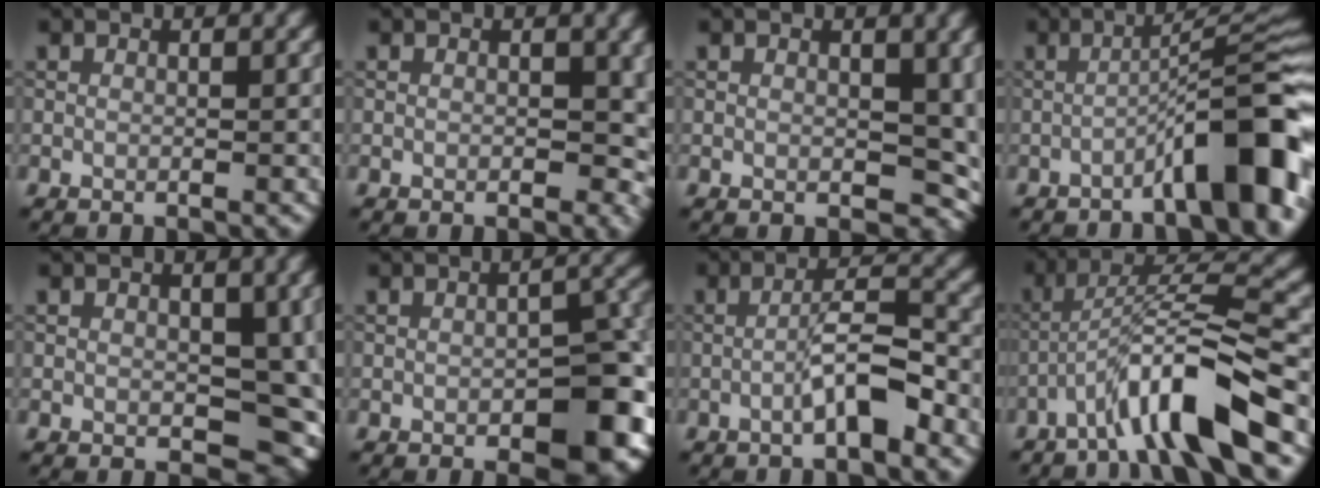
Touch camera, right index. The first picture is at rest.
{"total": 3.2, "force": [0.2, 2.0, 2.5], "torque": [-0.025, -0.003, -0.001]}
{"total": 7.1, "force": [0.4, 4.6, 5.4], "torque": [-0.053, -0.015, 0.017]}
{"total": 9.1, "force": [-4.1, 1.4, 8.0], "torque": [-0.102, 0.030, -0.070]}
{"total": 6.5, "force": [0.0, 4.3, 4.8], "torque": [-0.062, -0.015, 0.007]}
{"total": 7.8, "force": [-2.6, 3.5, 6.5], "torque": [-0.074, 0.002, -0.036]}
{"total": 4.4, "force": [-1.7, 0.8, 4.0], "torque": [-0.066, 0.015, -0.035]}
{"total": 8.6, "force": [-5.1, 0.9, 6.8], "torque": [-0.116, 0.019, -0.094]}